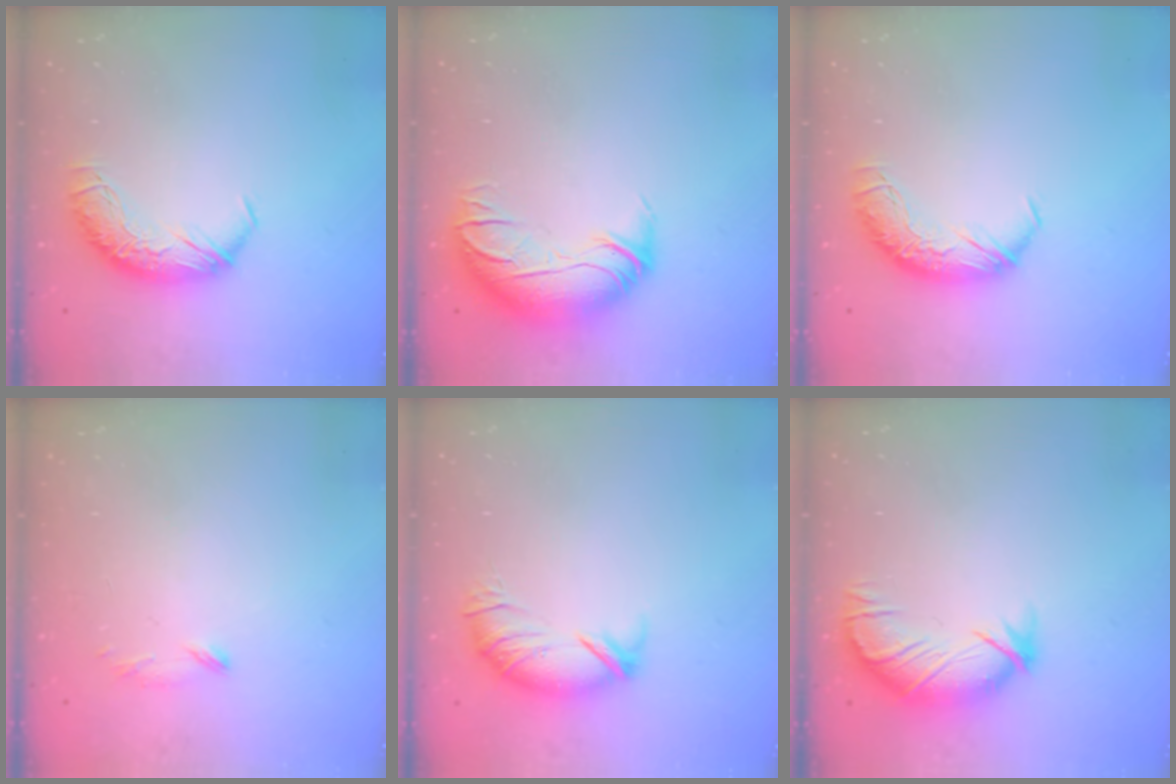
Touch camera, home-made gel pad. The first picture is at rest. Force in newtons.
{"total": 2.6, "press": 0.4, "slide": 2.6}
{"total": 0.0}
{"total": 6.8, "press": 6.8, "slide": 0.7}
{"total": 3.8, "press": 3.4, "slide": 1.8}
{"total": 3.9, "press": 3.3, "slide": 1.9}